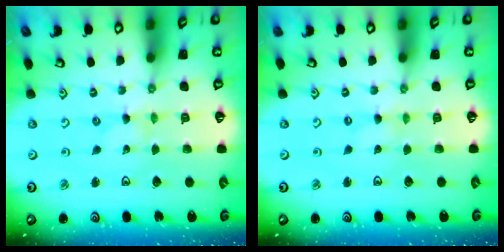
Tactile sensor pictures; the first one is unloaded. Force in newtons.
{"total": 0.0}